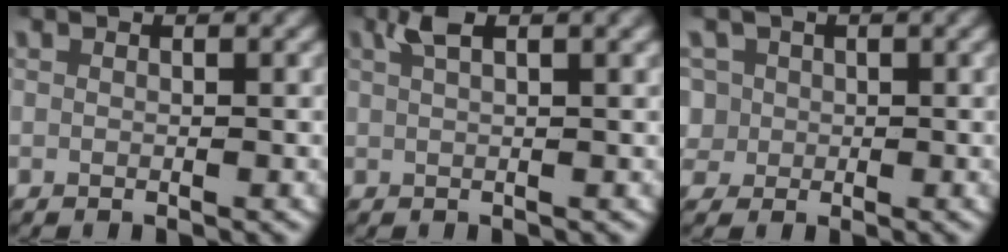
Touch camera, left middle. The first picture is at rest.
{"total": 2.5, "force": [1.6, 0.4, 1.9], "torque": [-0.032, 0.013, 0.026]}
{"total": 5.2, "force": [0.3, 4.9, 1.7], "torque": [-0.055, -0.015, 0.008]}